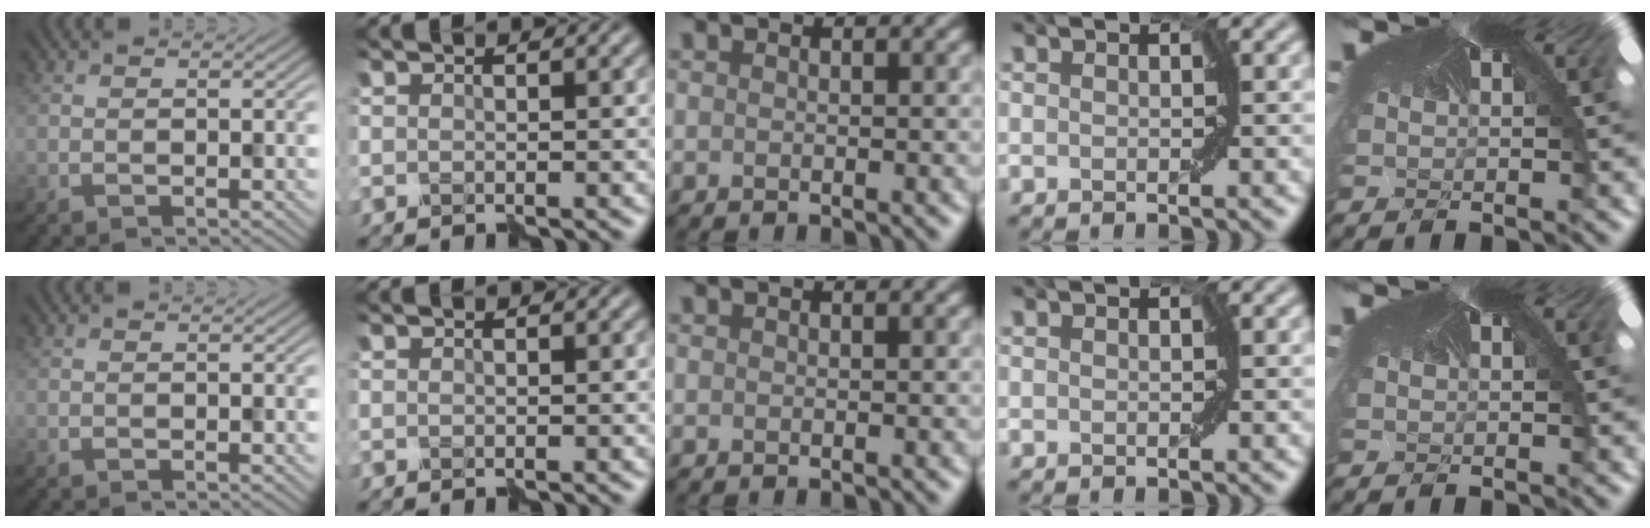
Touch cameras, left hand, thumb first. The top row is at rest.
{}